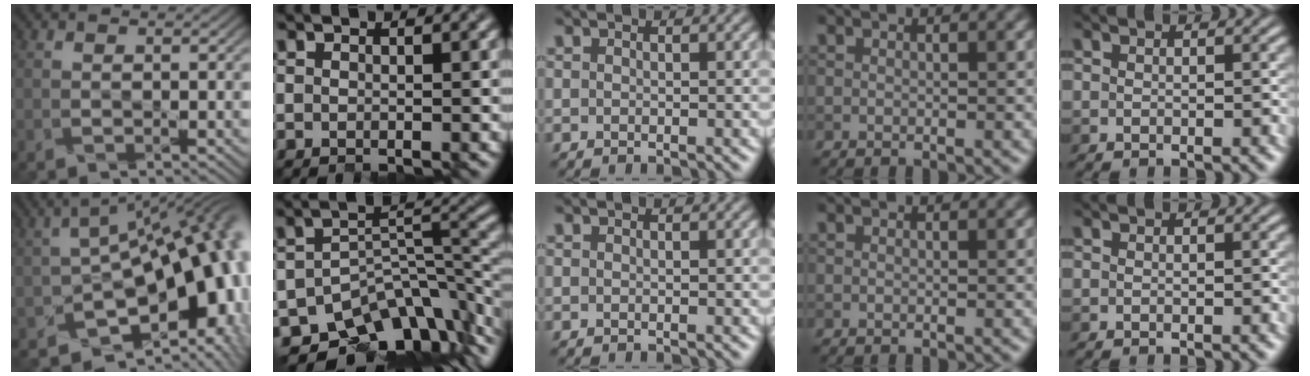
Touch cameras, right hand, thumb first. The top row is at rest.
{"thumb": {"total": 16.2, "force": [-4.8, 8.9, 12.7], "torque": [-0.153, -0.027, -0.059]}, "index": {"total": 10.6, "force": [-8.2, 4.7, 4.8], "torque": [-0.068, -0.011, -0.128]}}